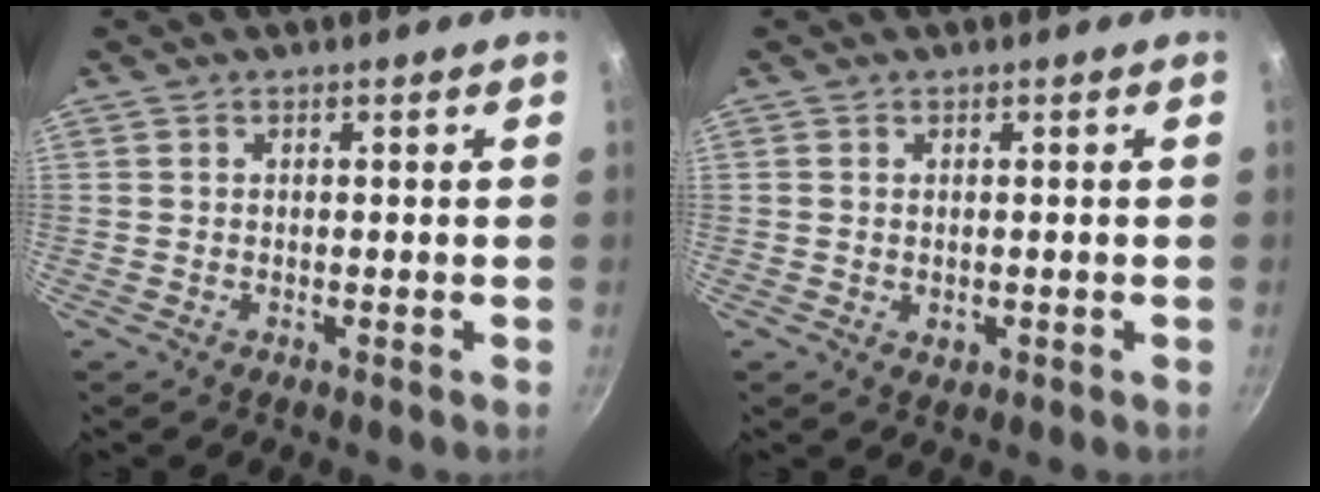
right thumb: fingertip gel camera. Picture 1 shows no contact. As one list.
[{"total": 1.6, "force": [-0.2, 1.2, 1.1], "torque": [-0.014, -0.002, -0.002]}]